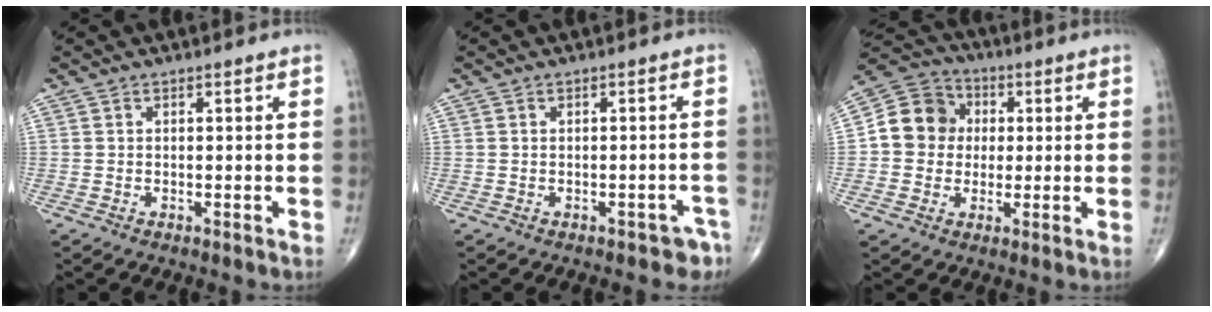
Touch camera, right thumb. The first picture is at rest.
{"total": 3.2, "force": [-2.3, 1.8, 1.2], "torque": [0.000, 0.021, -0.026]}
{"total": 10.6, "force": [0.7, 9.6, 4.5], "torque": [-0.054, 0.020, 0.001]}